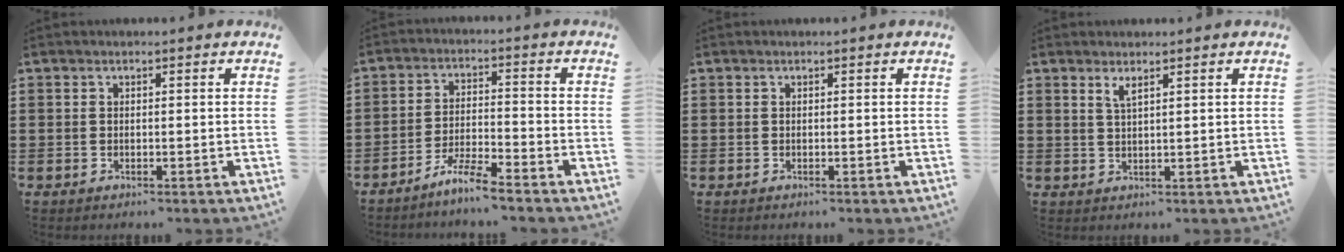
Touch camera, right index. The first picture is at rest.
{"total": 5.1, "force": [-4.7, -0.4, 2.0], "torque": [-0.050, -0.007, -0.094]}
{"total": 0.0}
{"total": 1.8, "force": [1.2, 0.3, 1.3], "torque": [-0.027, 0.001, 0.021]}